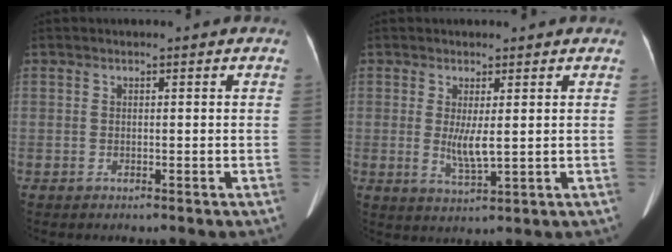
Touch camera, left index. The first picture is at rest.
{"total": 3.8, "force": [0.5, 0.6, 3.7], "torque": [-0.074, -0.013, 0.016]}